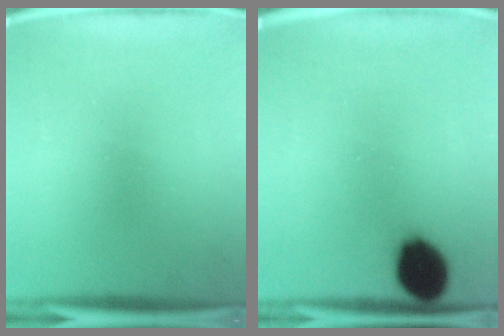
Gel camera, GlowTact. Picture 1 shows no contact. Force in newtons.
{"total": 11.9}